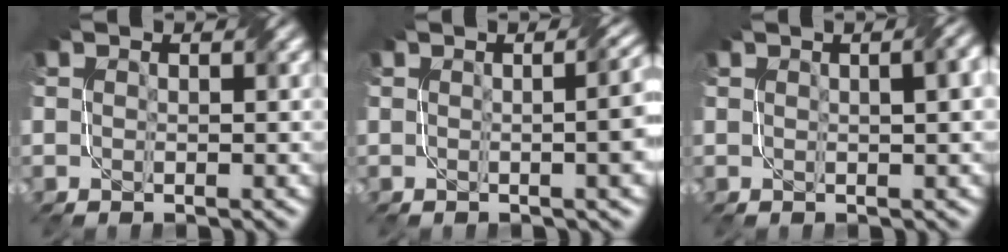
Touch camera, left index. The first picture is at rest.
{"total": 7.2, "force": [0.2, 3.1, 6.5], "torque": [-0.025, 0.022, -0.003]}
{"total": 4.3, "force": [1.2, 1.7, 3.7], "torque": [-0.027, 0.023, 0.003]}